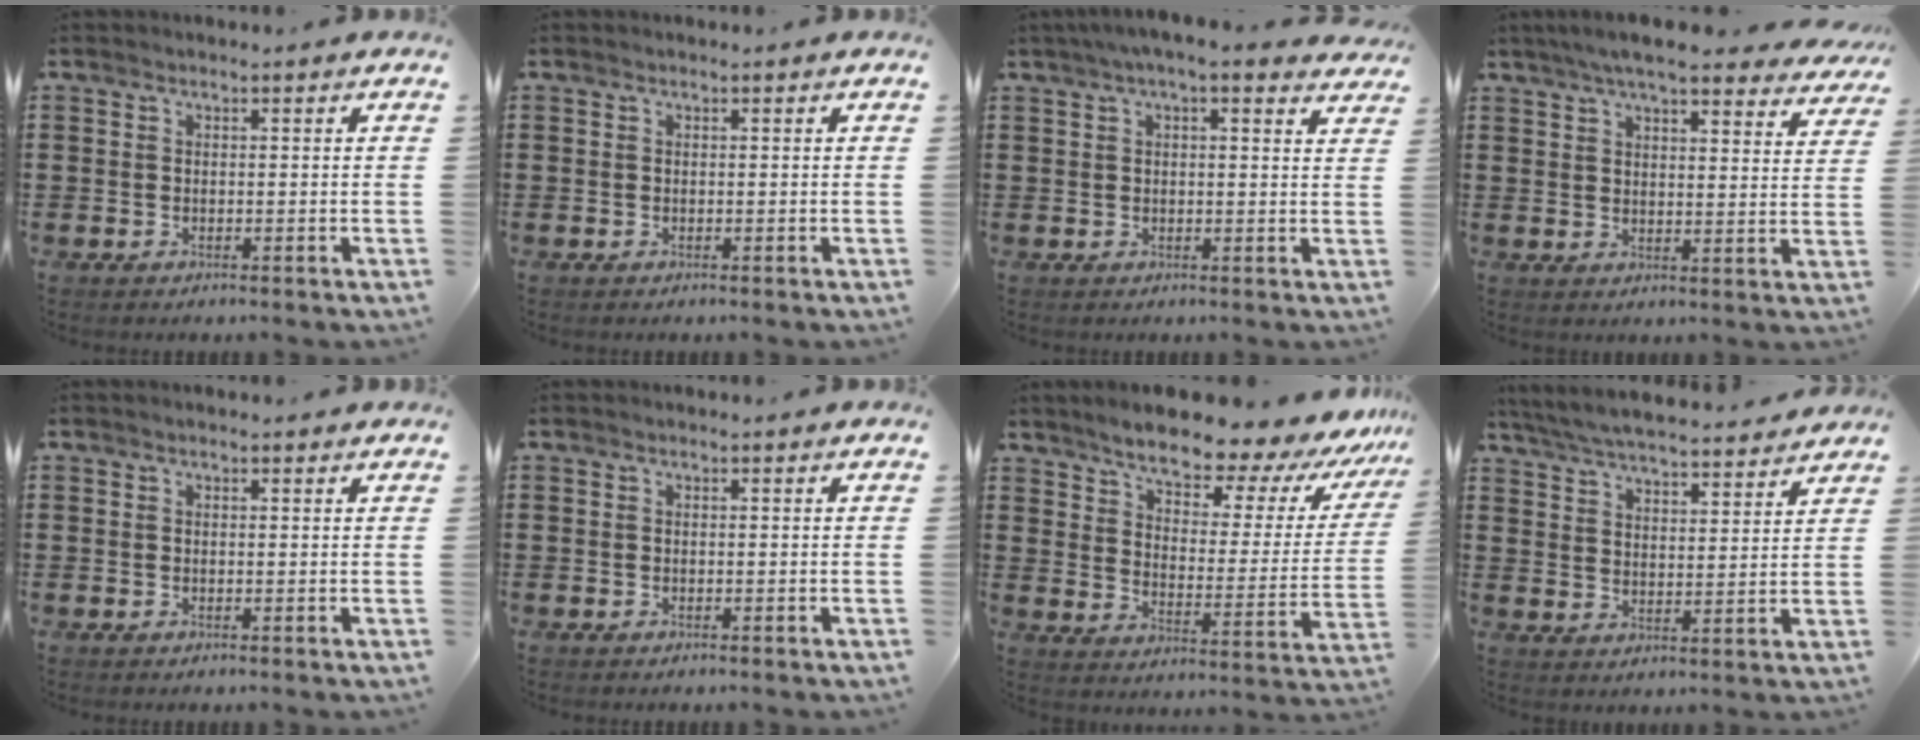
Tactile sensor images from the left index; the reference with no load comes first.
{"total": 0.0}
{"total": 3.9, "force": [3.0, 0.3, 2.5], "torque": [-0.056, 0.000, 0.052]}
{"total": 6.4, "force": [5.5, 0.4, 3.3], "torque": [-0.078, -0.012, 0.099]}
{"total": 0.6, "force": [0.3, 0.2, 0.4], "torque": [-0.009, 0.002, 0.007]}
{"total": 0.0}
{"total": 8.9, "force": [8.0, 1.8, 3.6], "torque": [-0.085, -0.058, 0.131]}
{"total": 5.6, "force": [5.4, 0.0, 1.2], "torque": [-0.048, -0.034, 0.093]}